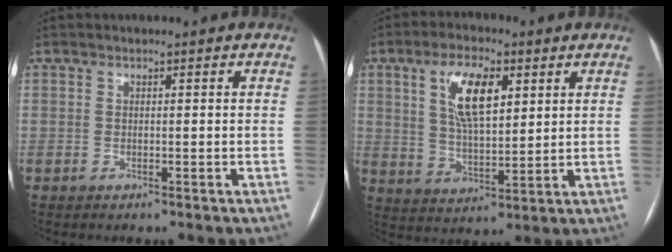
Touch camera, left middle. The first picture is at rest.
{"total": 9.8, "force": [3.8, 3.6, 8.2], "torque": [-0.157, 0.009, 0.074]}